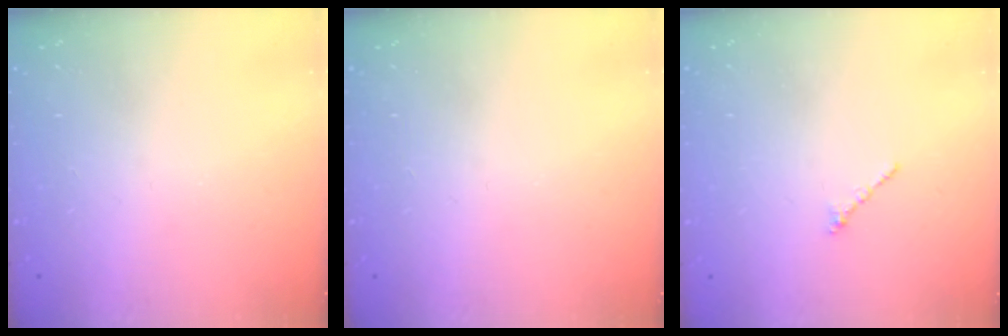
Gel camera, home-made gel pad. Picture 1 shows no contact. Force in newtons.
{"total": 0.0}
{"total": 1.2, "press": 1.1, "slide": 0.5}